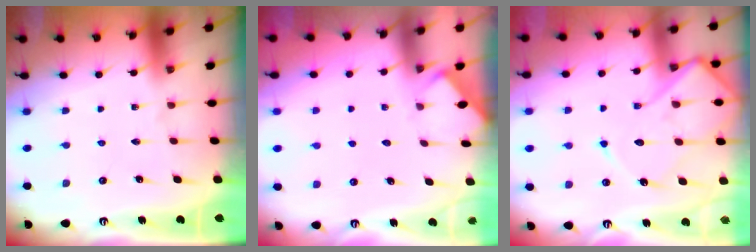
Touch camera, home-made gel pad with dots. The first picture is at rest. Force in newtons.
{"total": 1.7, "press": 1.7, "slide": 0.3}
{"total": 13.8, "press": 13.7, "slide": 1.4}